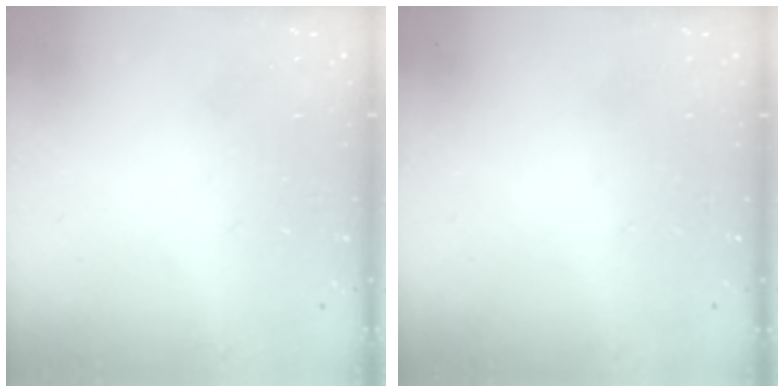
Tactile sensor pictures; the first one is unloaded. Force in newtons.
{"total": 0.0}